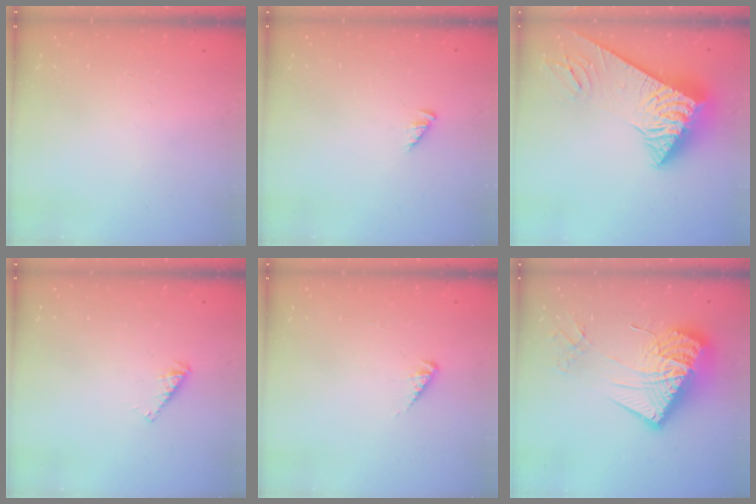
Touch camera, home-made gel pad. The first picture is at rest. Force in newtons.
{"total": 2.0, "press": 2.0, "slide": 0.2}
{"total": 8.7, "press": 8.7, "slide": 0.8}
{"total": 3.9, "press": 3.8, "slide": 0.5}
{"total": 2.6, "press": 2.6, "slide": 0.4}
{"total": 23.4, "press": 23.3, "slide": 1.8}